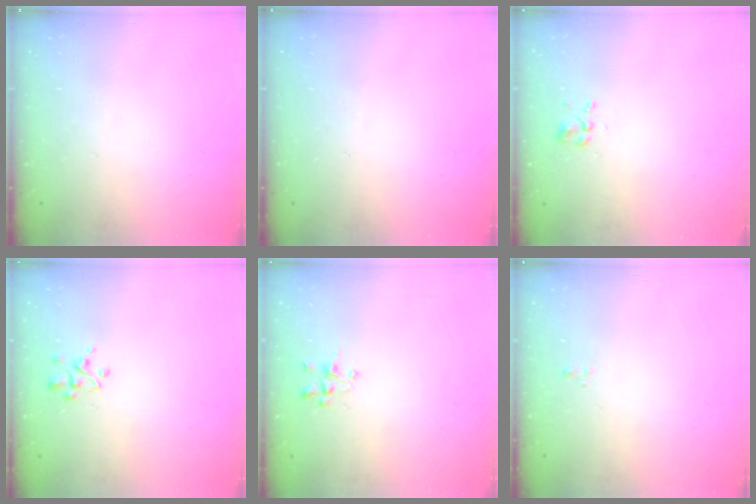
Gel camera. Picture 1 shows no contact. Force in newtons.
{"total": 0.0}
{"total": 2.0, "press": 1.8, "slide": 0.9}
{"total": 2.5, "press": 2.5, "slide": 0.5}
{"total": 1.8, "press": 1.7, "slide": 0.7}
{"total": 0.6, "press": 0.2, "slide": 0.5}